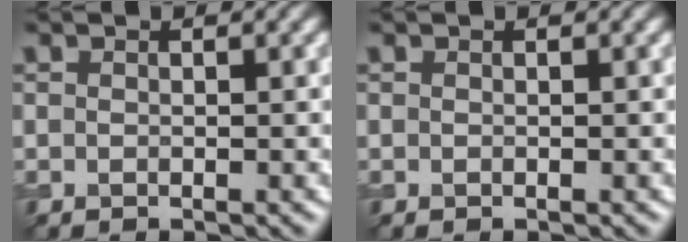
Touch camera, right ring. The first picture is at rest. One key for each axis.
{"total": 0.0}